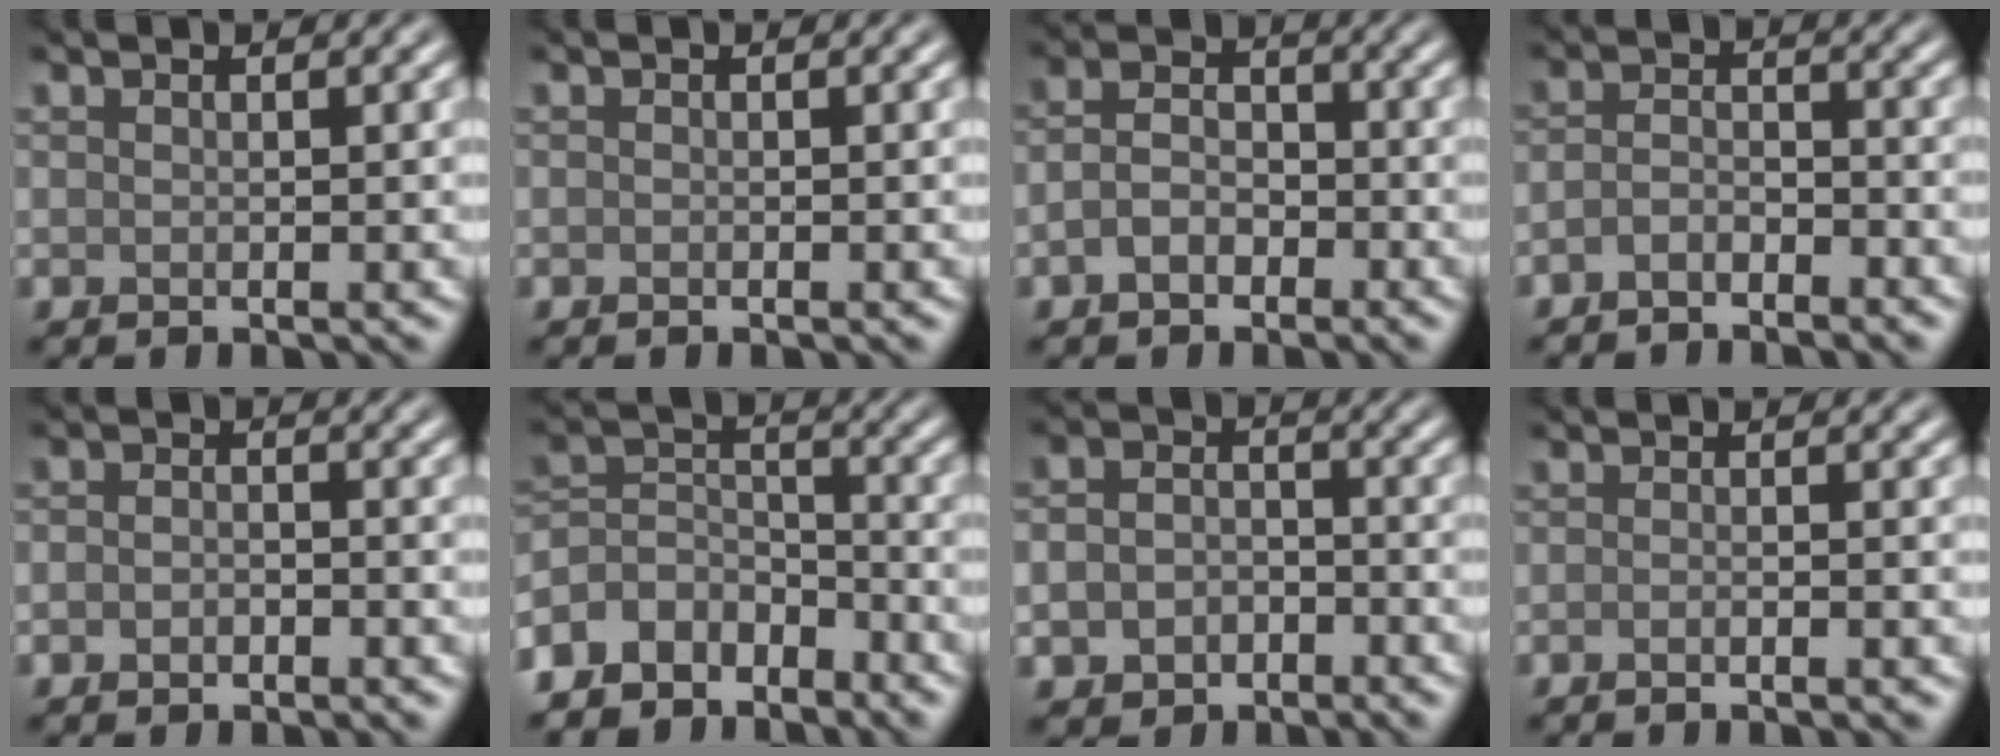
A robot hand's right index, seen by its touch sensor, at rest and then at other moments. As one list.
[{"total": 0.0}, {"total": 3.2, "force": [-1.4, 2.2, 1.9], "torque": [-0.036, 0.006, -0.034]}, {"total": 2.2, "force": [-1.7, 0.9, 1.1], "torque": [-0.024, 0.002, -0.039]}, {"total": 1.8, "force": [-0.9, 1.1, 1.1], "torque": [-0.015, 0.000, -0.016]}, {"total": 6.3, "force": [-5.1, 3.3, 1.6], "torque": [-0.030, -0.003, -0.103]}, {"total": 4.9, "force": [-2.3, 3.7, 2.3], "torque": [-0.030, -0.010, -0.039]}, {"total": 2.3, "force": [-1.0, 0.8, 1.9], "torque": [-0.009, 0.002, -0.026]}]